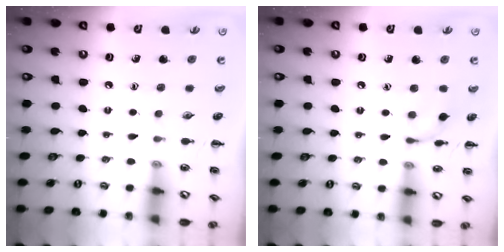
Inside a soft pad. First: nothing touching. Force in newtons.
{"total": 6.9, "press": 6.8, "slide": 0.9}